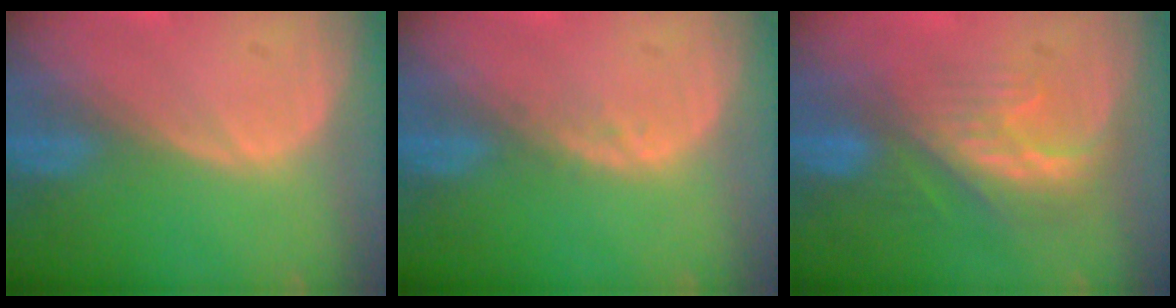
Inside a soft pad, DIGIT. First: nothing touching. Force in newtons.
{"total": 1.0, "press": 1.0, "slide": 0.2}
{"total": 8.3, "press": 7.2, "slide": 4.0}